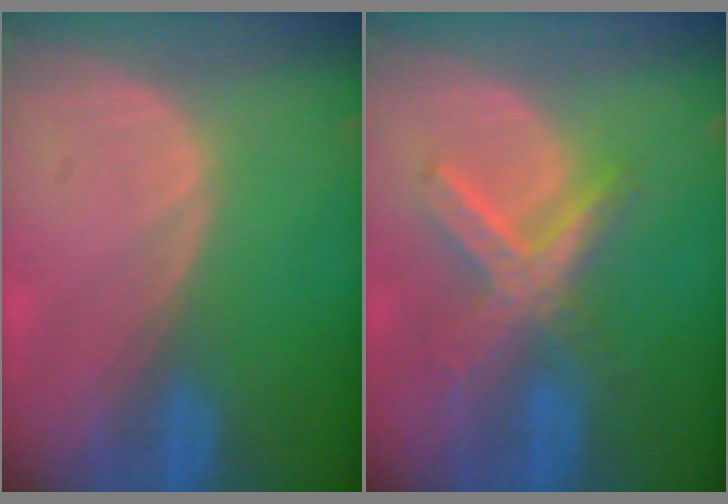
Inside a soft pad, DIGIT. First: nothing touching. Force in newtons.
{"total": 7.2, "press": 6.3, "slide": 3.5}